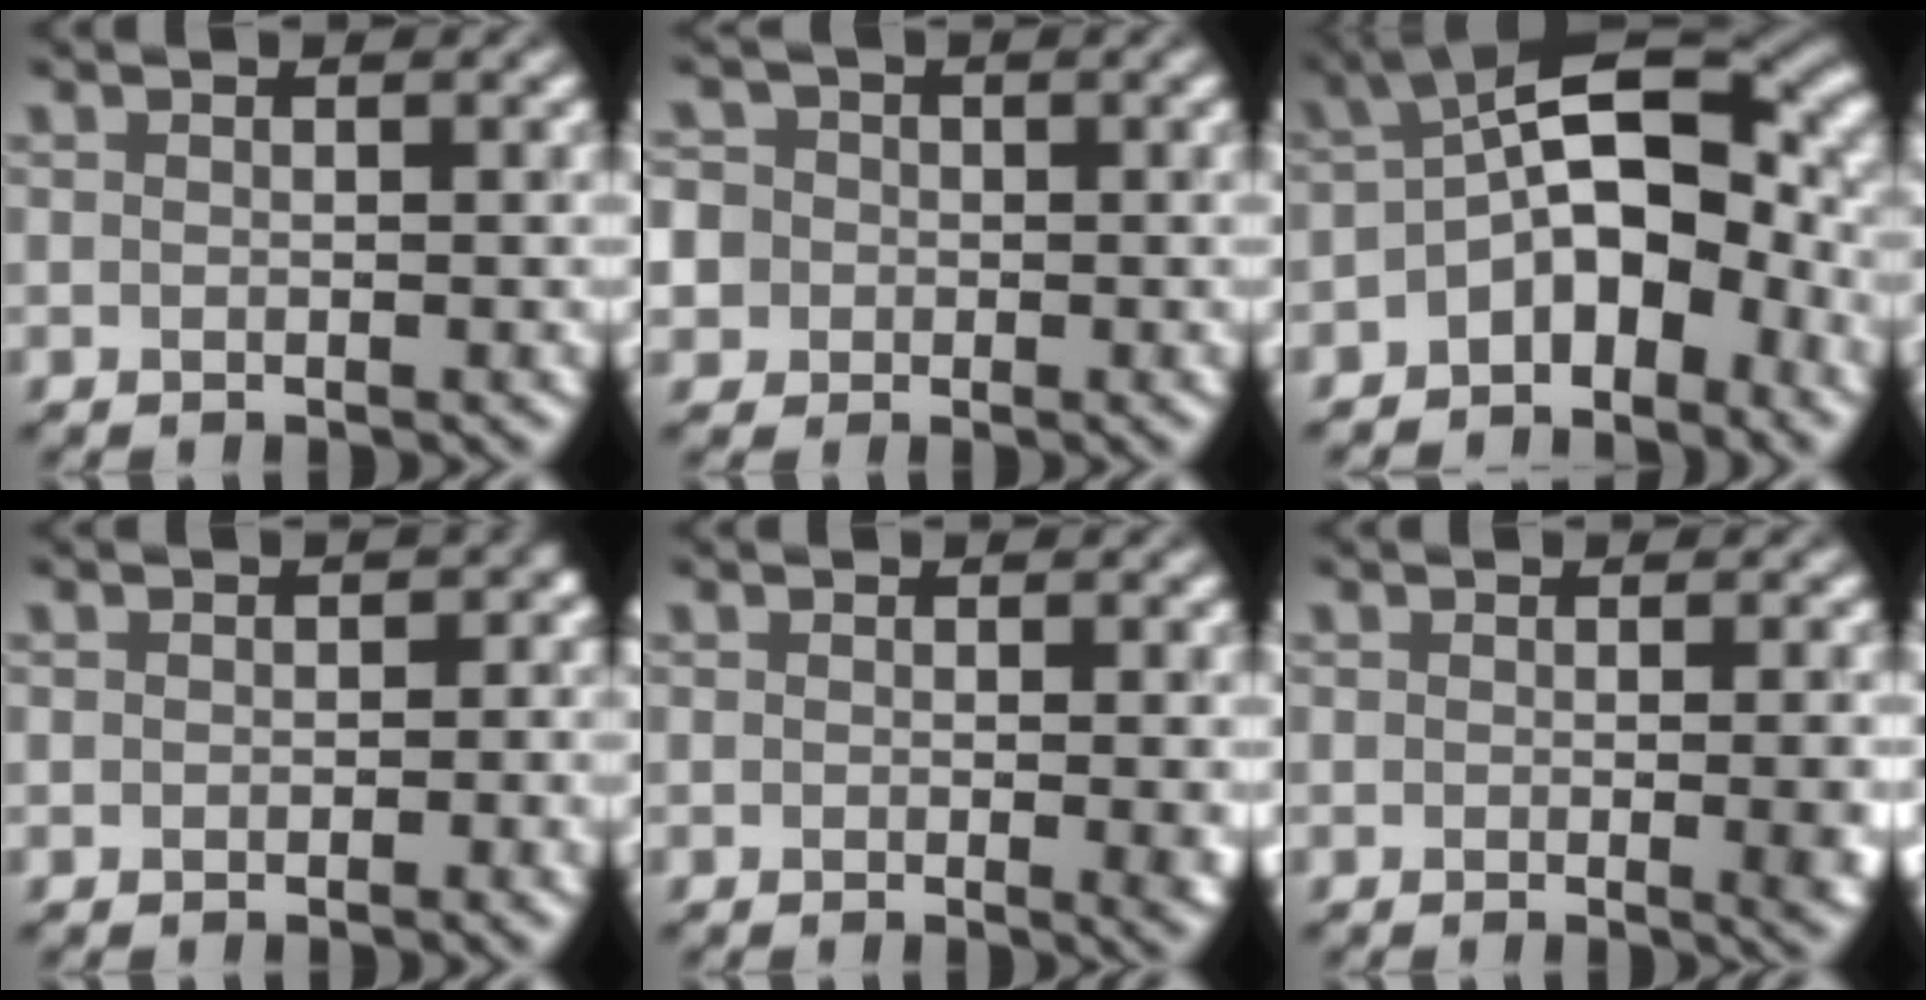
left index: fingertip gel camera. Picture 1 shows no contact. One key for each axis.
{"total": 6.8, "fx": -0.3, "fy": 6.4, "fz": 2.3, "tx": -0.048, "ty": 0.026, "tz": -0.041}
{"total": 9.2, "fx": -2.3, "fy": 4.9, "fz": 7.5, "tx": -0.103, "ty": 0.017, "tz": -0.051}
{"total": 2.2, "fx": -0.2, "fy": 1.9, "fz": 1.1, "tx": 0.013, "ty": 0.002, "tz": -0.014}
{"total": 2.0, "fx": -0.3, "fy": 0.6, "fz": 1.9, "tx": -0.023, "ty": -0.007, "tz": -0.003}
{"total": 4.9, "fx": -0.6, "fy": 2.2, "fz": 4.3, "tx": -0.027, "ty": -0.001, "tz": -0.006}